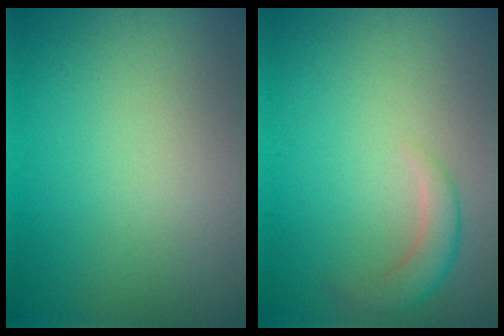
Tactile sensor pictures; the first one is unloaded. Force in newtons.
{"total": 2.2, "press": 2.2, "slide": 0.1}